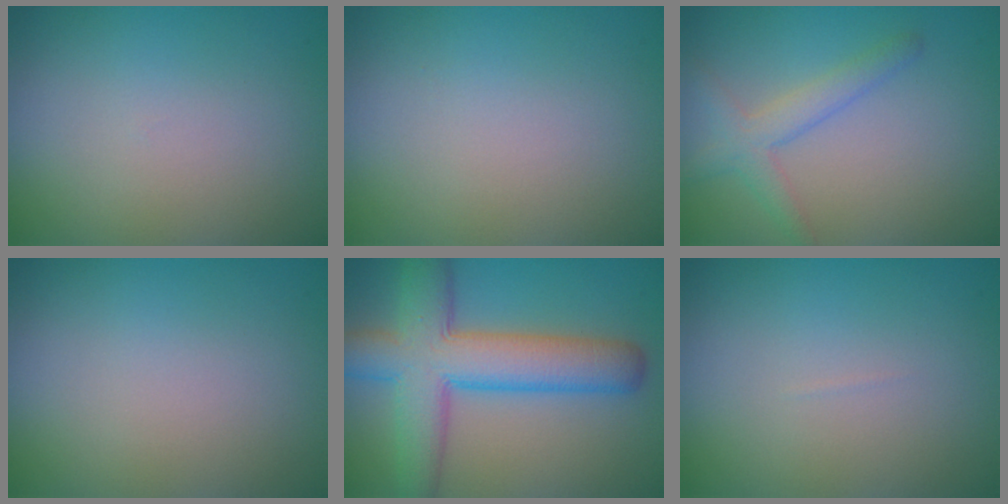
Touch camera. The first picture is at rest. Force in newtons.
{"total": 0.0}
{"total": 2.7, "press": 2.7, "slide": 0.1}
{"total": 0.0}
{"total": 9.0, "press": 8.9, "slide": 0.3}
{"total": 0.0}